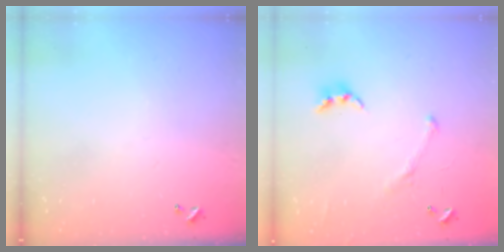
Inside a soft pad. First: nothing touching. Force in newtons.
{"total": 2.3, "press": 2.3, "slide": 0.5}